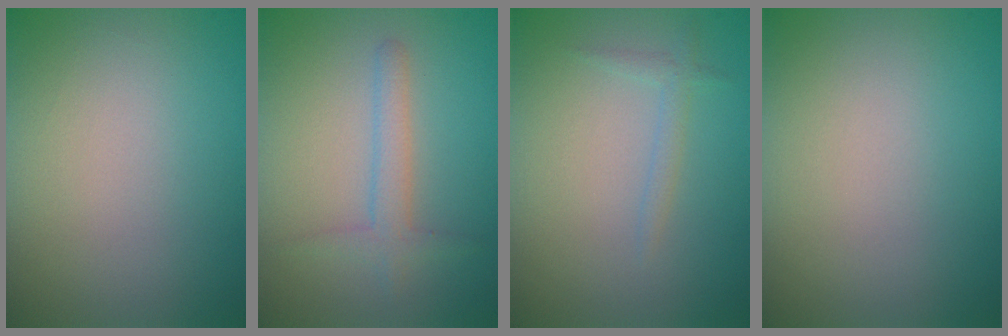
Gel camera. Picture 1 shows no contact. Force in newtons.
{"total": 2.0, "press": 2.0, "slide": 0.1}
{"total": 1.0, "press": 1.0, "slide": 0.1}
{"total": 0.0}